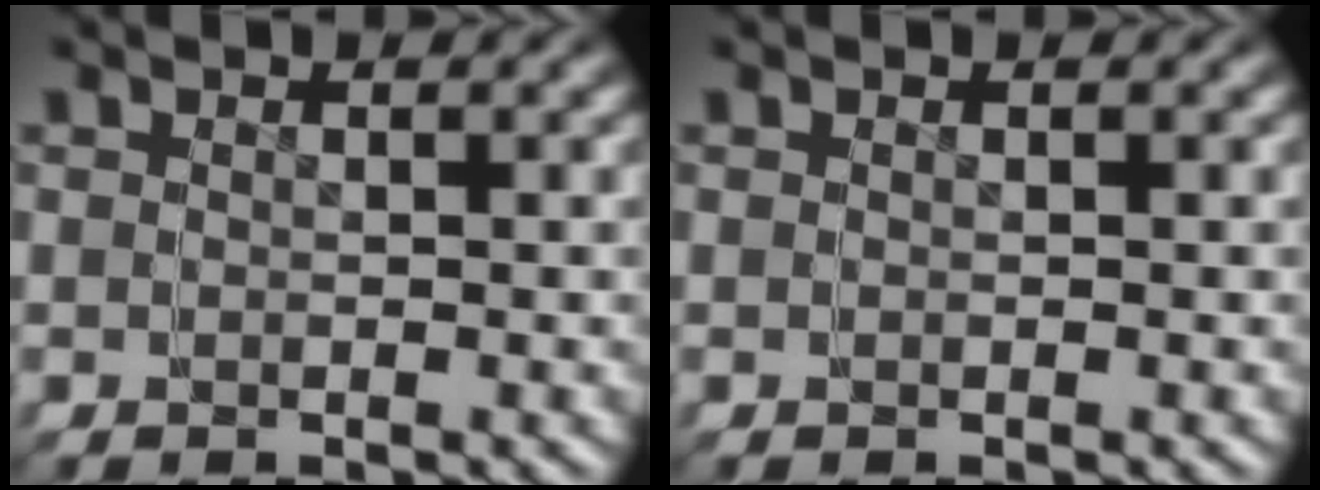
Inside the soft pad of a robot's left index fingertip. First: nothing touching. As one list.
[{"total": 0.0}]